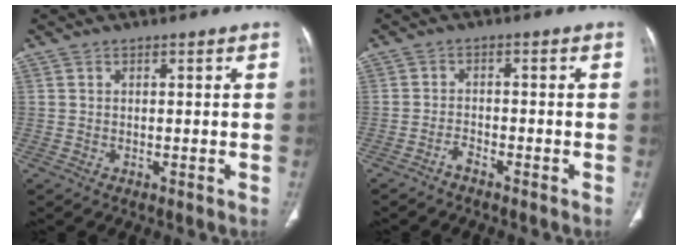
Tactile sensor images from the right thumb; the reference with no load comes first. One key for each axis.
{"total": 1.8, "fx": -1.6, "fy": 0.4, "fz": 0.7, "tx": -0.018, "ty": 0.014, "tz": -0.029}